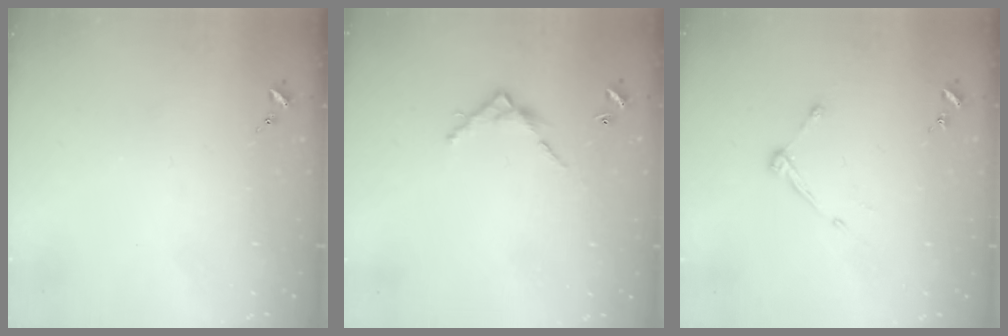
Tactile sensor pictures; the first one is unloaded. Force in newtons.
{"total": 6.3, "press": 6.3, "slide": 0.5}
{"total": 5.5, "press": 5.5, "slide": 0.7}